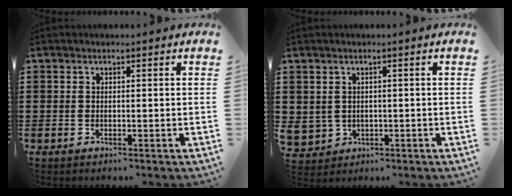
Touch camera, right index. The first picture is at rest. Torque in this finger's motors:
{"motor_torque": [1.15, 0.98, 0.07, 0.04]}